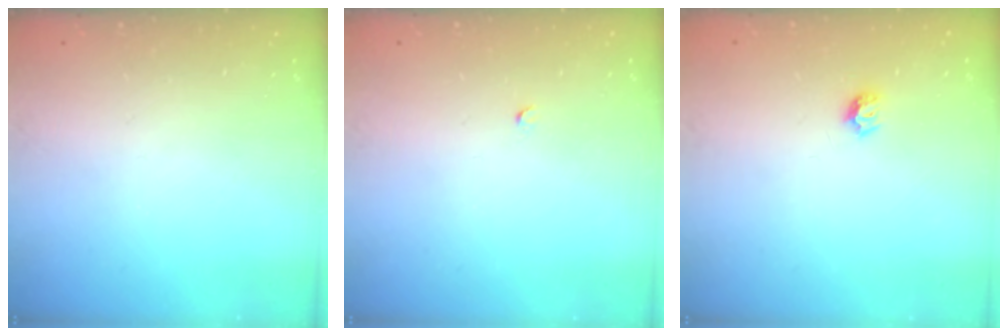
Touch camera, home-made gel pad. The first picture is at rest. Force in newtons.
{"total": 2.0, "press": 2.0, "slide": 0.3}
{"total": 5.5, "press": 5.4, "slide": 0.6}